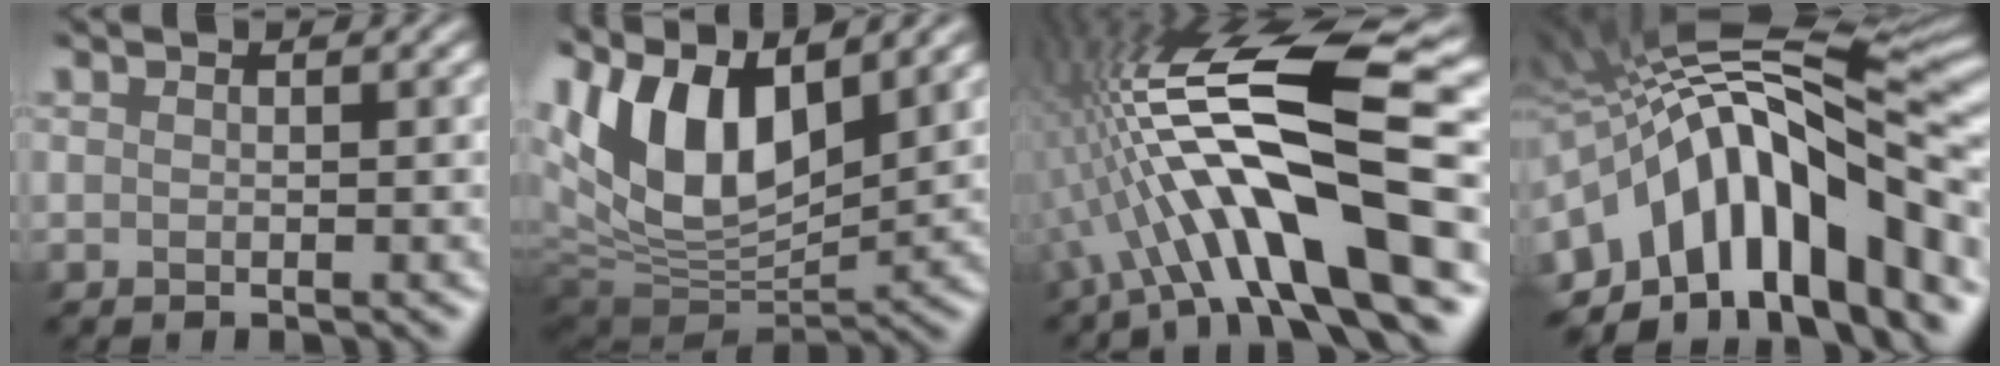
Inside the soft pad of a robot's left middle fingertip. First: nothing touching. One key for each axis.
{"total": 11.9, "fx": 5.1, "fy": 6.2, "fz": 8.8, "tx": -0.173, "ty": 0.007, "tz": 0.088}
{"total": 14.3, "fx": -3.0, "fy": 3.5, "fz": 13.5, "tx": -0.221, "ty": 0.037, "tz": -0.052}
{"total": 15.3, "fx": -3.2, "fy": 6.8, "fz": 13.3, "tx": -0.200, "ty": 0.041, "tz": -0.065}